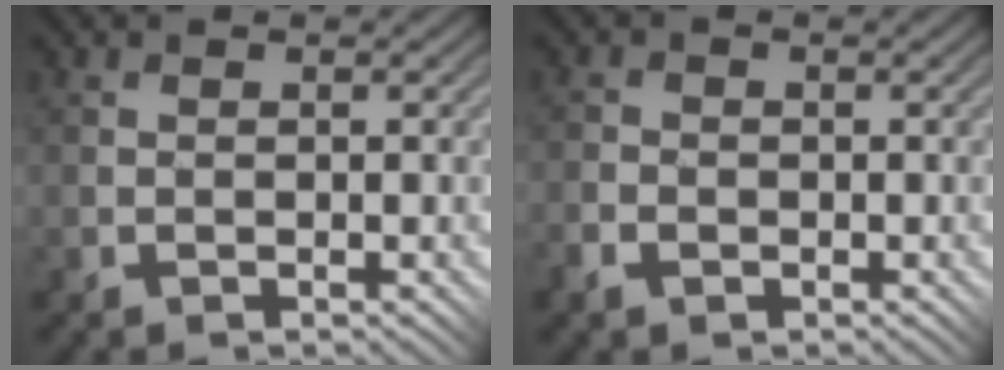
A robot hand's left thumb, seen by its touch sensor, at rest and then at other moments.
{"total": 2.4, "force": [-1.3, 1.7, 0.9], "torque": [-0.020, -0.002, -0.031]}